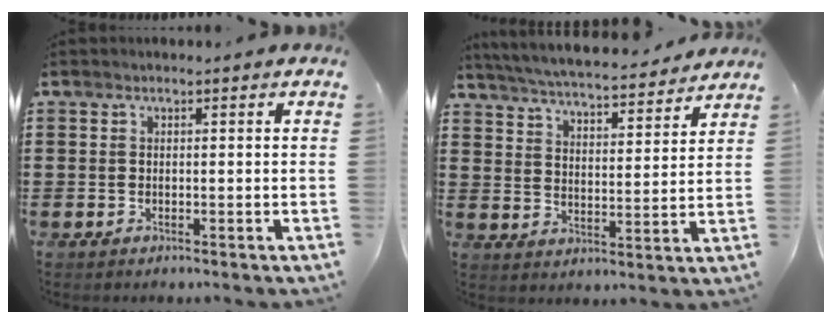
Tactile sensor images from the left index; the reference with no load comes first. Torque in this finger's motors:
{"motor_torque": [2.14, 0.00, 0.42, 0.21]}